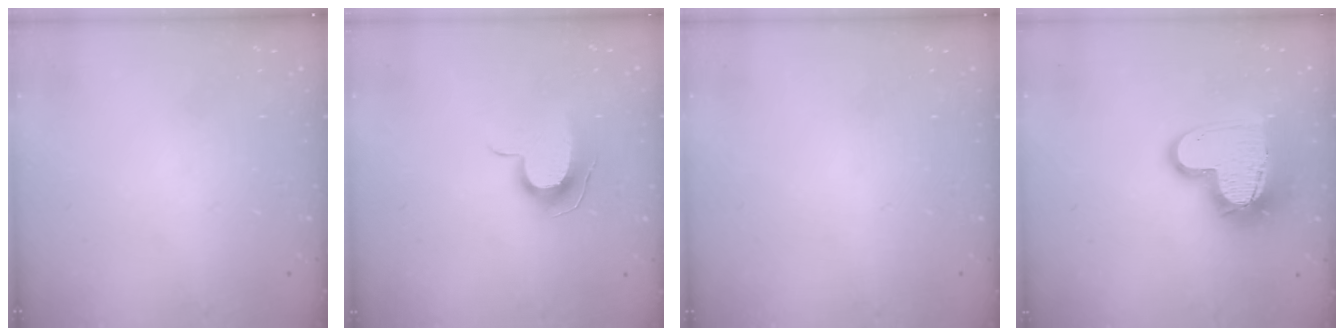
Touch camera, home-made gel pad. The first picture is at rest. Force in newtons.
{"total": 8.3, "press": 8.2, "slide": 0.8}
{"total": 0.0}
{"total": 16.5, "press": 16.5, "slide": 0.5}